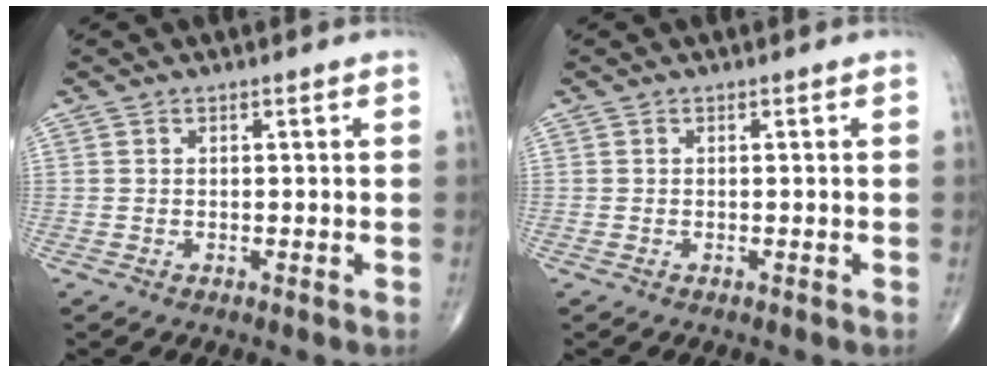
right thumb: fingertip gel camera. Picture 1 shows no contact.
{"total": 0.0}